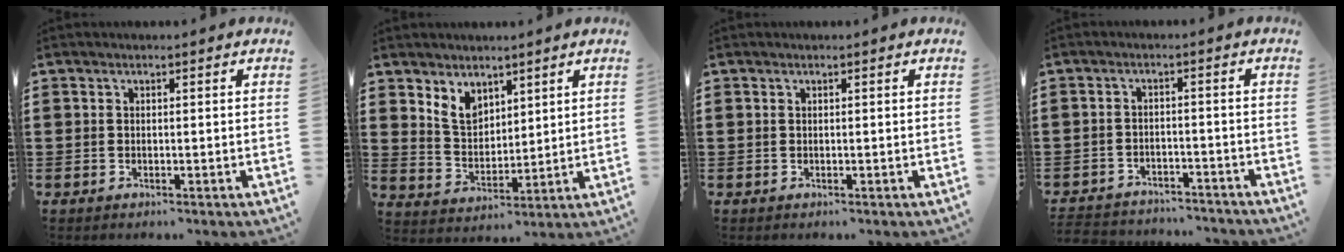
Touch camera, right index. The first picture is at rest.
{"total": 5.1, "force": [3.7, 3.0, 1.5], "torque": [-0.046, -0.001, 0.071]}
{"total": 0.0}
{"total": 3.0, "force": [-2.9, 0.4, -0.1], "torque": [-0.006, 0.001, -0.064]}